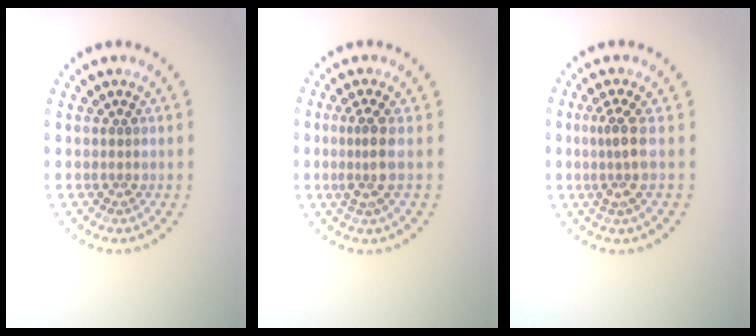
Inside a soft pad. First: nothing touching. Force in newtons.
{"total": 2.6, "press": 1.9, "slide": 1.7}
{"total": 2.5, "press": 1.9, "slide": 1.7}